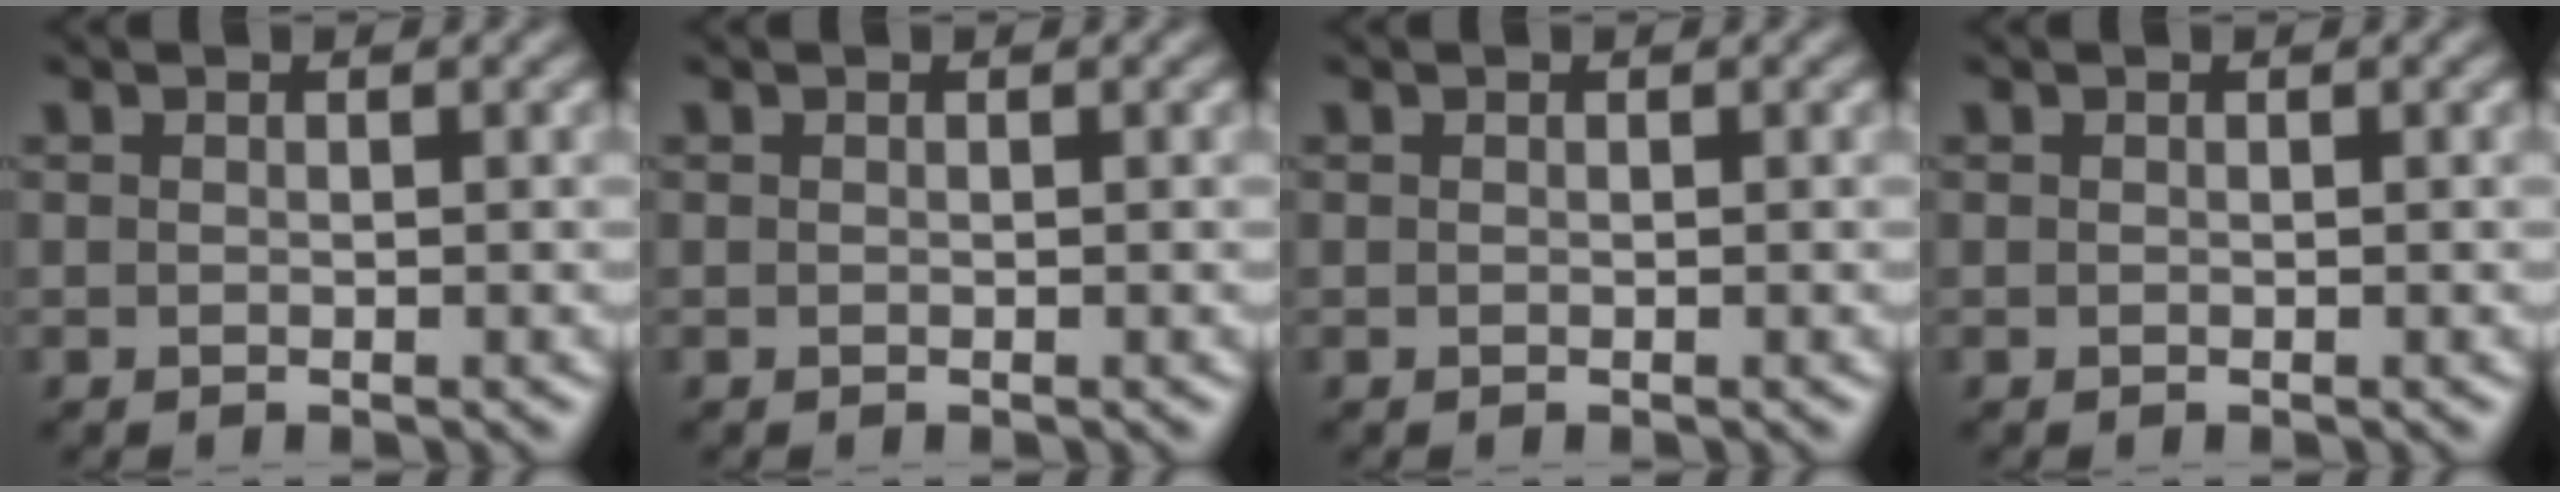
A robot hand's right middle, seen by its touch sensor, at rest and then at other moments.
{"total": 0.0}
{"total": 0.0}
{"total": 0.0}